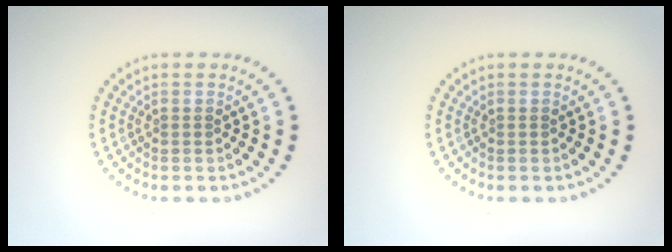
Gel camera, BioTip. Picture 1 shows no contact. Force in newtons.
{"total": 0.0}